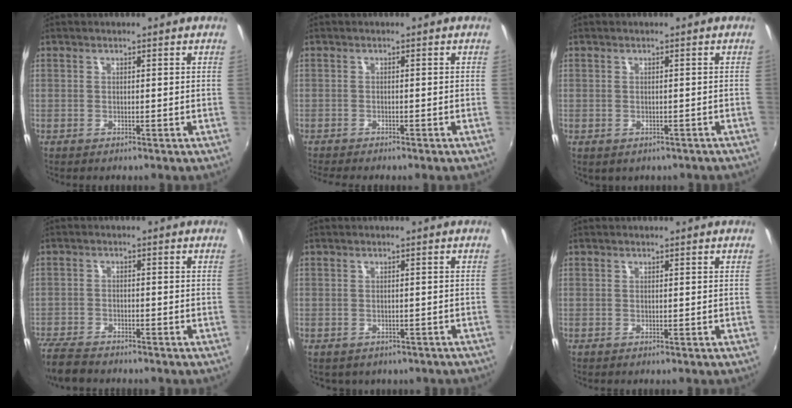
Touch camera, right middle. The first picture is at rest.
{"total": 3.3, "force": [-3.0, 0.1, 1.4], "torque": [-0.033, -0.017, -0.051]}
{"total": 1.8, "force": [-0.9, 1.3, 0.8], "torque": [-0.018, -0.006, -0.006]}
{"total": 7.1, "force": [-6.4, 1.8, 2.5], "torque": [-0.080, -0.024, -0.121]}
{"total": 3.2, "force": [-2.1, 2.1, 1.2], "torque": [-0.030, -0.011, -0.017]}
{"total": 0.0}